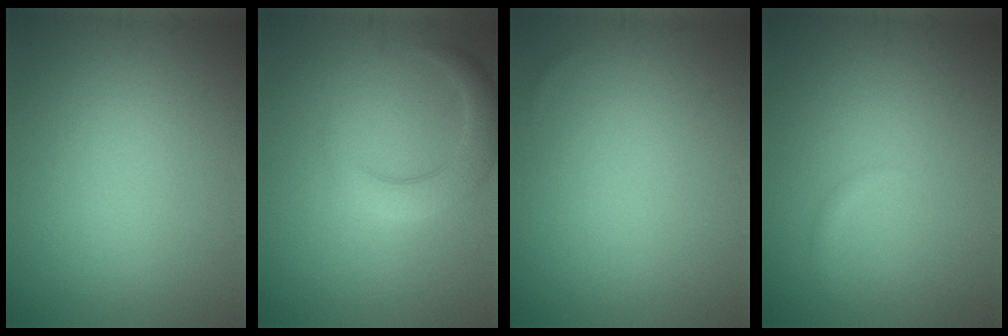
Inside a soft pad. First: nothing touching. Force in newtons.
{"total": 3.6, "press": 3.6, "slide": 0.4}
{"total": 0.0}
{"total": 0.7, "press": 0.7, "slide": 0.1}